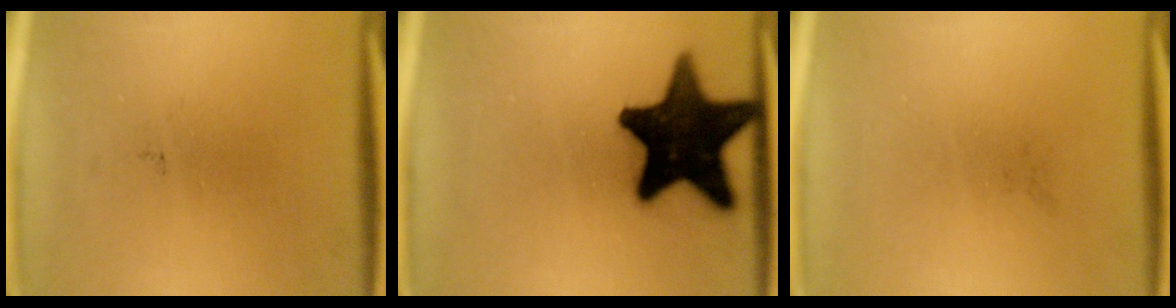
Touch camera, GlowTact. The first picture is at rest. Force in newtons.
{"total": 19.8}
{"total": 0.0}